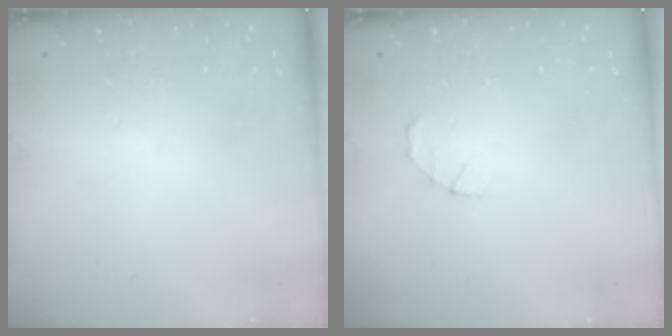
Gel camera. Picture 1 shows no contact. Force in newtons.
{"total": 1.4, "press": 1.3, "slide": 0.3}